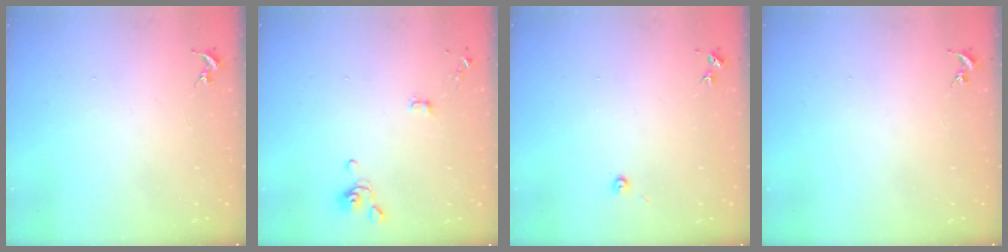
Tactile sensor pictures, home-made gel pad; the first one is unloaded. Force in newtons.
{"total": 4.1, "press": 4.0, "slide": 0.7}
{"total": 3.0, "press": 3.0, "slide": 0.3}
{"total": 0.0}